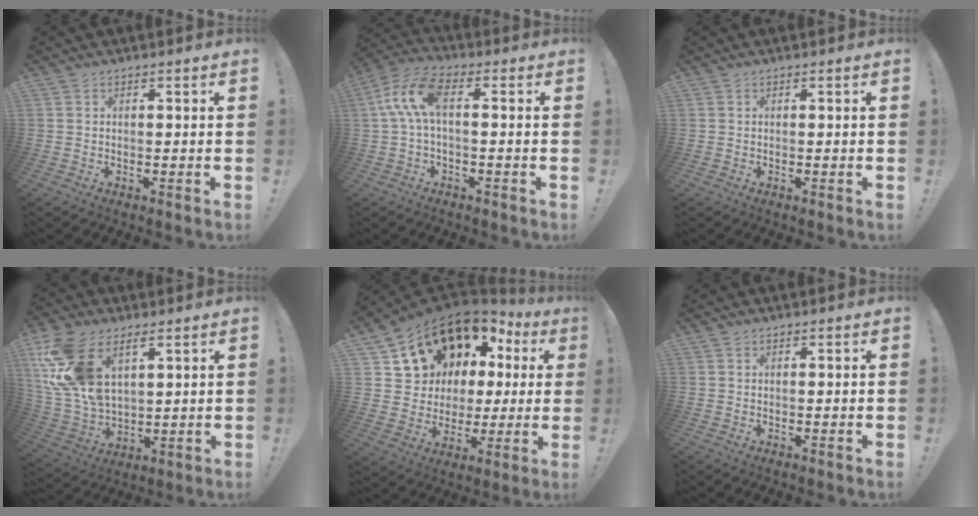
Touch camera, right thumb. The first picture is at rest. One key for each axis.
{"total": 10.1, "fx": 0.8, "fy": 4.3, "fz": 9.1, "tx": -0.193, "ty": 0.006, "tz": 0.016}
{"total": 0.0}
{"total": 17.2, "fx": 8.1, "fy": 10.5, "fz": 11.0, "tx": -0.231, "ty": -0.037, "tz": 0.154}
{"total": 14.4, "fx": 9.7, "fy": 9.4, "fz": 5.0, "tx": -0.078, "ty": -0.084, "tz": 0.199}
{"total": 0.7, "fx": -0.3, "fy": -0.6, "fz": -0.1, "tx": 0.002, "ty": 0.005, "tz": -0.006}